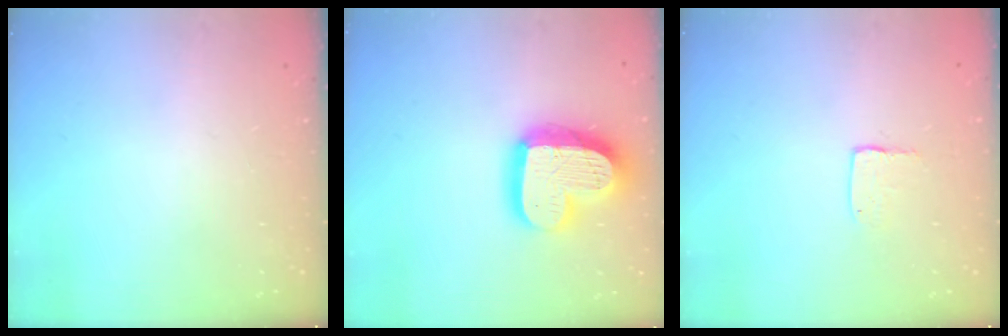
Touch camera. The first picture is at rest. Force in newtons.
{"total": 19.5, "press": 19.4, "slide": 1.7}
{"total": 3.4, "press": 3.4, "slide": 0.2}